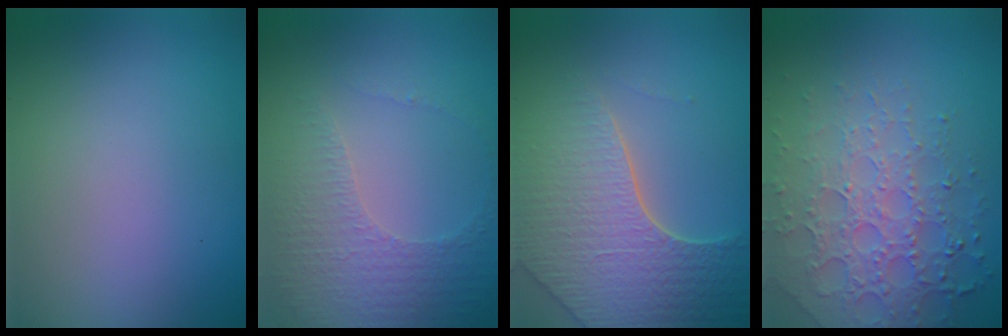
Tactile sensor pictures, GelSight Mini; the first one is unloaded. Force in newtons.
{"total": 4.6, "press": 3.1, "slide": 3.3}
{"total": 7.2, "press": 5.6, "slide": 4.5}
{"total": 6.4, "press": 4.9, "slide": 4.1}